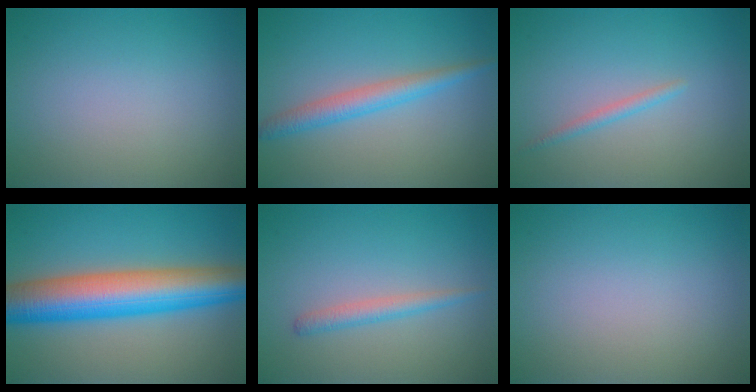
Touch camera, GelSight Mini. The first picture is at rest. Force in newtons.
{"total": 2.9, "press": 2.9, "slide": 0.1}
{"total": 1.1, "press": 1.1, "slide": 0.0}
{"total": 10.6, "press": 10.6, "slide": 0.2}
{"total": 1.7, "press": 1.7, "slide": 0.0}
{"total": 0.0}